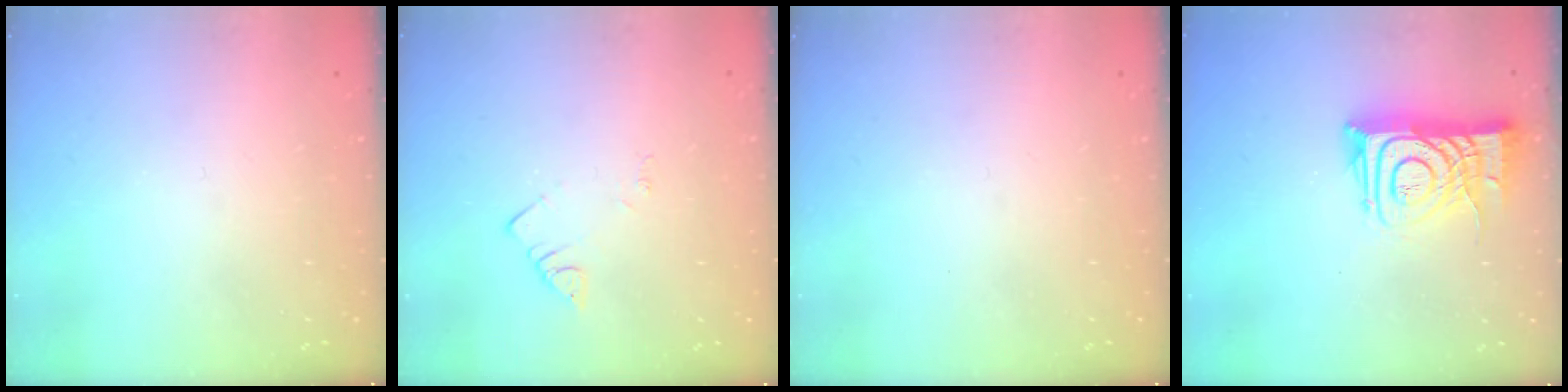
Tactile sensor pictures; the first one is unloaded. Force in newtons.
{"total": 2.2, "press": 2.2, "slide": 0.4}
{"total": 0.0}
{"total": 12.5, "press": 12.4, "slide": 1.3}